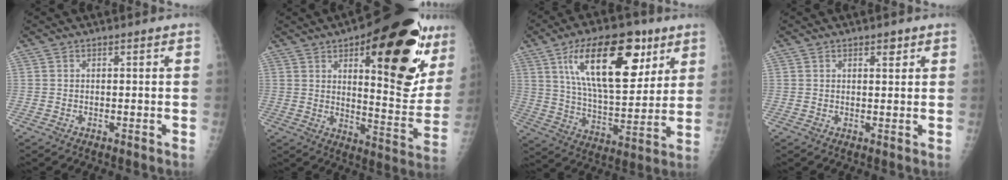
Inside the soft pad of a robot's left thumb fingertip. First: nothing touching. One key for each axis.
{"total": 28.8, "fx": 13.1, "fy": 10.7, "fz": 23.4, "tx": -0.264, "ty": -0.038, "tz": 0.183}
{"total": 22.0, "fx": 10.1, "fy": 9.9, "fz": 16.9, "tx": -0.240, "ty": -0.036, "tz": 0.173}
{"total": 1.8, "fx": 1.1, "fy": 0.8, "fz": 1.1, "tx": -0.007, "ty": -0.005, "tz": 0.015}